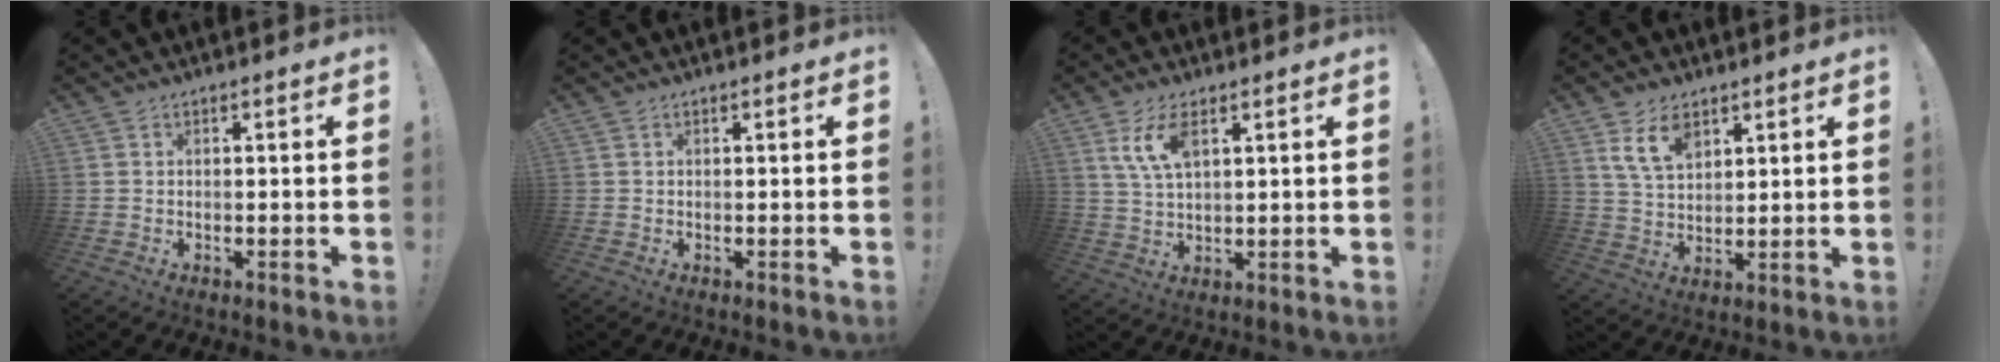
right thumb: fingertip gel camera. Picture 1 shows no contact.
{"total": 0.0}
{"total": 8.1, "force": [4.0, 3.3, 6.2], "torque": [-0.115, -0.008, 0.075]}
{"total": 9.1, "force": [5.4, 5.1, 5.2], "torque": [-0.097, -0.016, 0.104]}